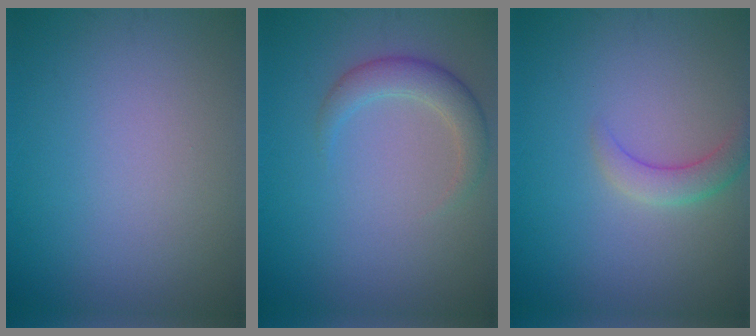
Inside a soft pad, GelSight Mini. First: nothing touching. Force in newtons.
{"total": 2.6, "press": 2.6, "slide": 0.2}
{"total": 2.3, "press": 2.2, "slide": 0.1}